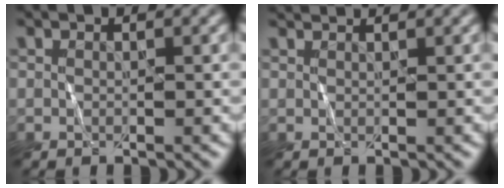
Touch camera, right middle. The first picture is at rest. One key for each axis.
{"total": 1.6, "fx": 1.5, "fy": 0.3, "fz": 0.4, "tx": -0.003, "ty": 0.003, "tz": 0.012}